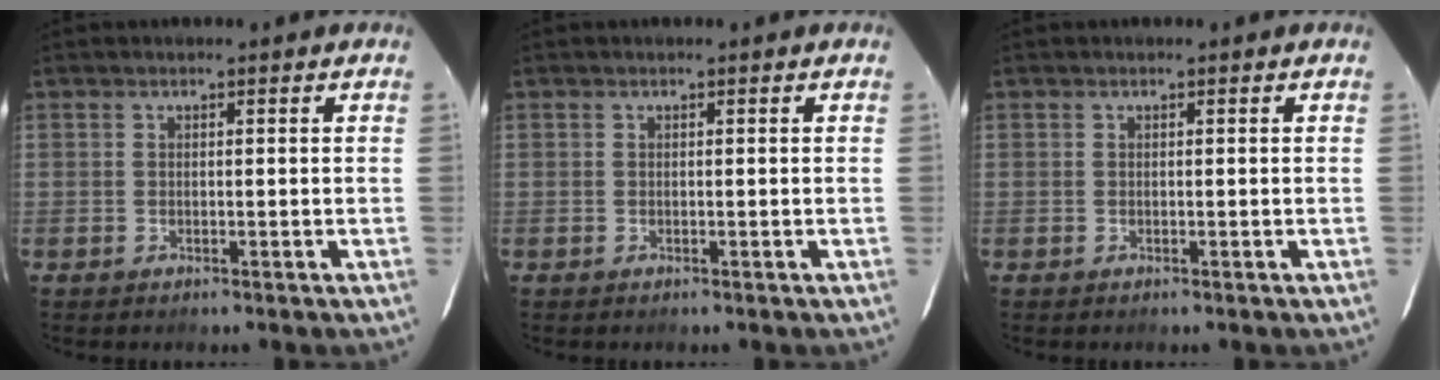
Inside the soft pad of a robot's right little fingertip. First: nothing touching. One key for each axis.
{"total": 0.0}
{"total": 0.0}